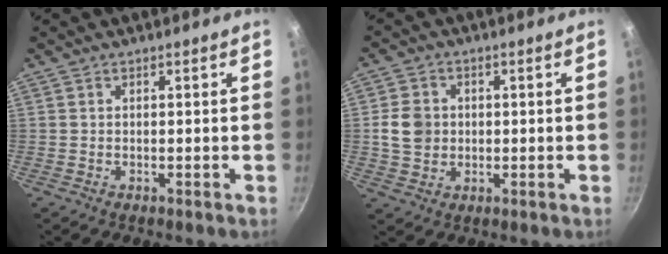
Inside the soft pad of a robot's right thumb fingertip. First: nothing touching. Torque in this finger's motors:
{"motor_torque": [0.30, 1.38, 1.03, -0.40, 0.07]}